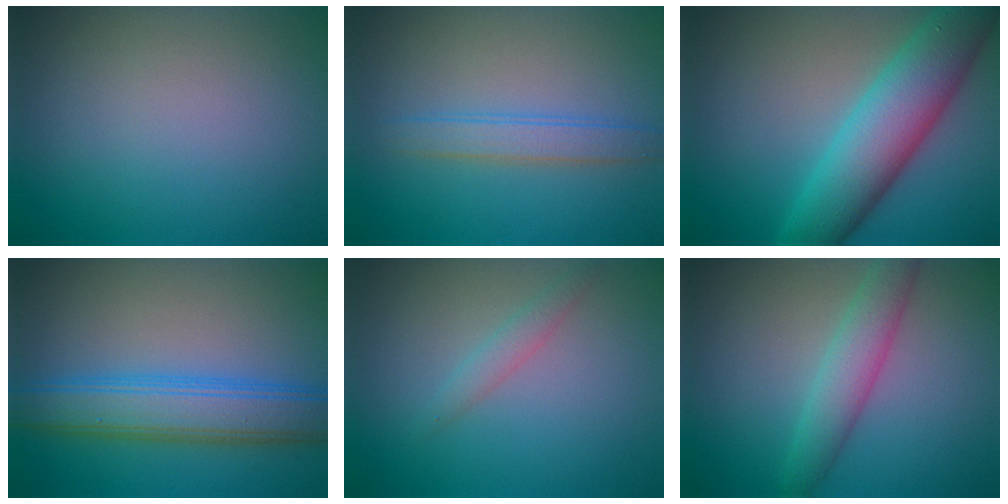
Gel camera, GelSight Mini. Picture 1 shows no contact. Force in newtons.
{"total": 2.4, "press": 2.3, "slide": 0.2}
{"total": 8.5, "press": 8.5, "slide": 0.1}
{"total": 7.5, "press": 7.5, "slide": 0.1}
{"total": 1.4, "press": 1.4, "slide": 0.1}
{"total": 3.6, "press": 3.6, "slide": 0.3}